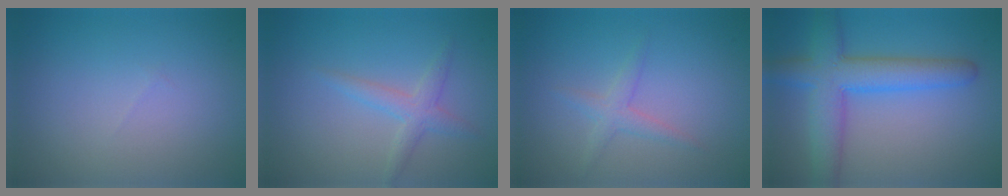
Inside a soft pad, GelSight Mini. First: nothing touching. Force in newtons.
{"total": 2.1, "press": 2.1, "slide": 0.1}
{"total": 1.6, "press": 1.6, "slide": 0.1}
{"total": 6.3, "press": 6.3, "slide": 0.3}